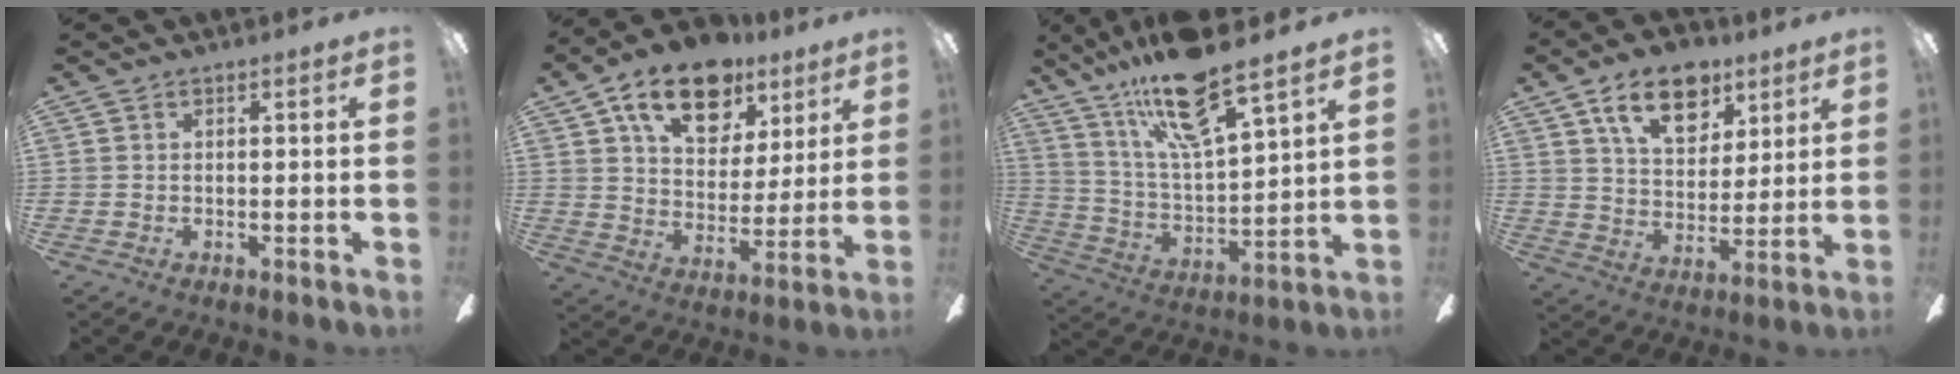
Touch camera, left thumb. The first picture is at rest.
{"total": 17.9, "force": [11.2, 10.5, 9.1], "torque": [-0.141, -0.055, 0.198]}
{"total": 18.6, "force": [13.3, 4.5, 12.2], "torque": [-0.235, -0.071, 0.223]}
{"total": 14.6, "force": [8.6, 8.5, 8.2], "torque": [-0.118, -0.028, 0.153]}